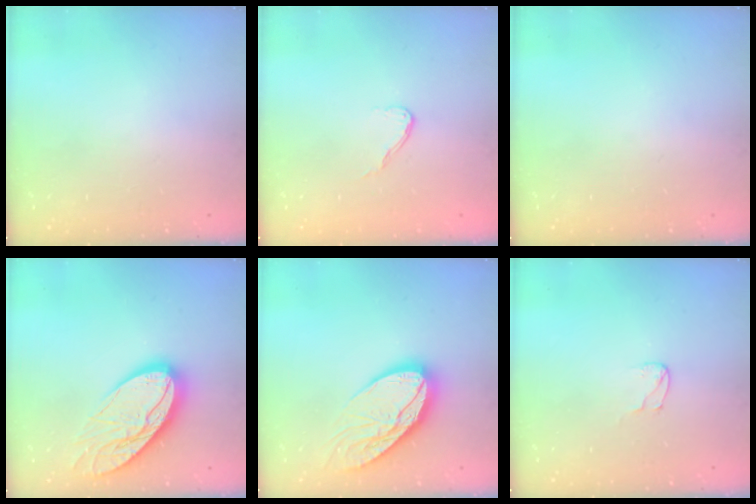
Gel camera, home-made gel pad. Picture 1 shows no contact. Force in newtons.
{"total": 5.1, "press": 5.1, "slide": 0.4}
{"total": 0.0}
{"total": 16.8, "press": 16.7, "slide": 1.4}
{"total": 16.7, "press": 16.7, "slide": 1.2}
{"total": 4.4, "press": 4.4, "slide": 0.4}